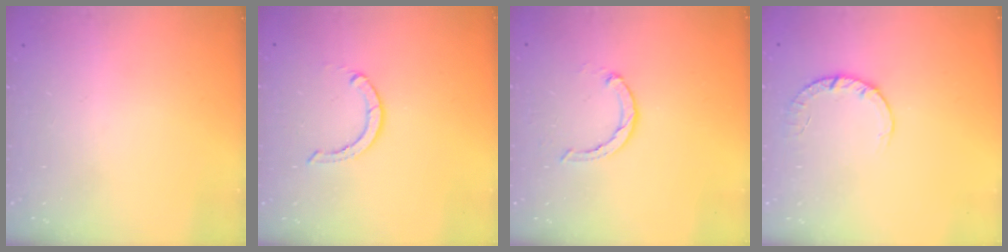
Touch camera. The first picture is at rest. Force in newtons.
{"total": 2.9, "press": 2.9, "slide": 0.1}
{"total": 2.4, "press": 2.4, "slide": 0.4}
{"total": 2.8, "press": 2.8, "slide": 0.4}